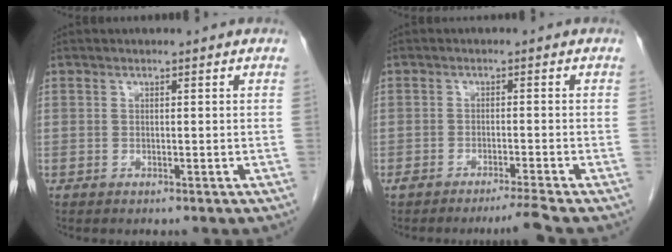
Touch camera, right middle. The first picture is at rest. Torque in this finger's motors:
{"motor_torque": [-0.04, 0.06, 0.02, 0.01]}